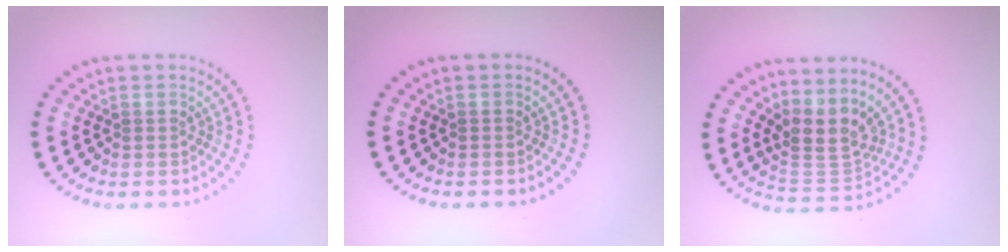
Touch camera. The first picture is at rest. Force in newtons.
{"total": 0.0}
{"total": 3.5, "press": 2.6, "slide": 2.4}